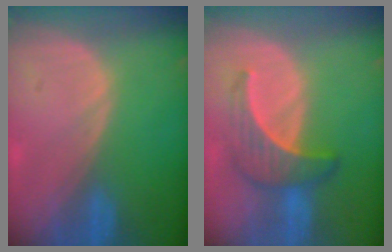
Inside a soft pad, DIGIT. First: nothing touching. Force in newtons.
{"total": 6.3, "press": 6.0, "slide": 1.9}